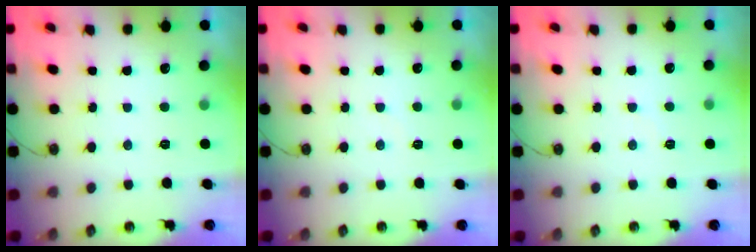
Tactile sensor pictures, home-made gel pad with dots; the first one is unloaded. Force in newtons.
{"total": 4.5, "press": 4.4, "slide": 0.7}
{"total": 3.7, "press": 3.7, "slide": 0.6}